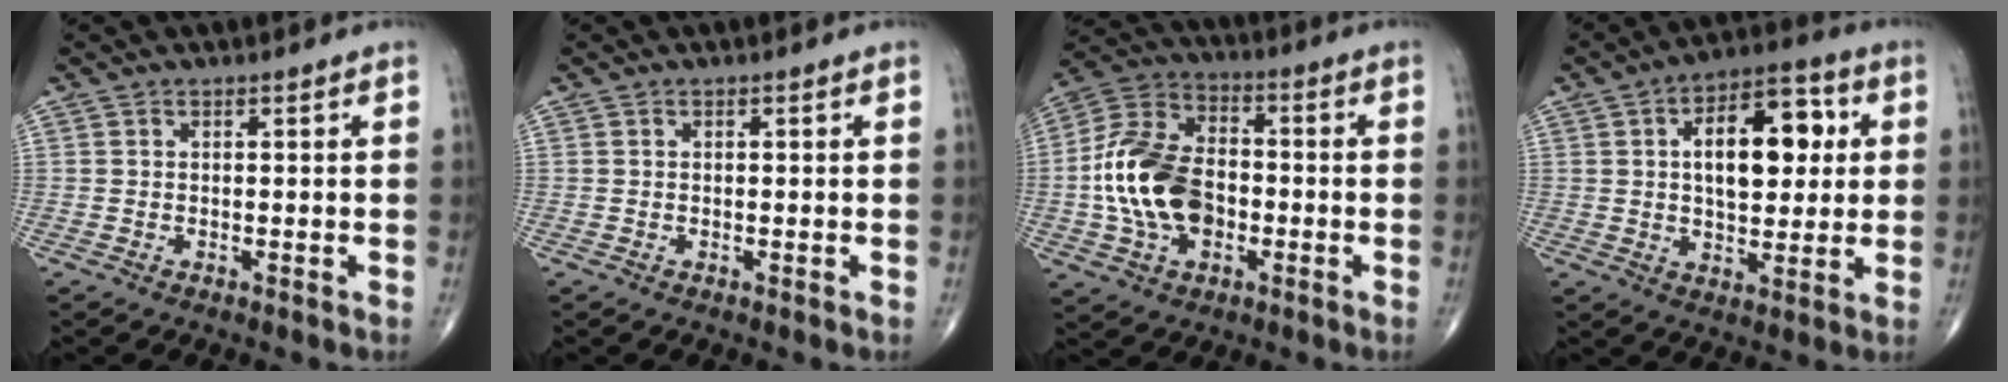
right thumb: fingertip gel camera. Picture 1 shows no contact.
{"total": 0.0}
{"total": 16.5, "force": [-2.5, 10.7, 12.3], "torque": [-0.226, 0.031, -0.047]}
{"total": 15.6, "force": [3.2, 8.2, 12.9], "torque": [-0.163, 0.009, 0.044]}